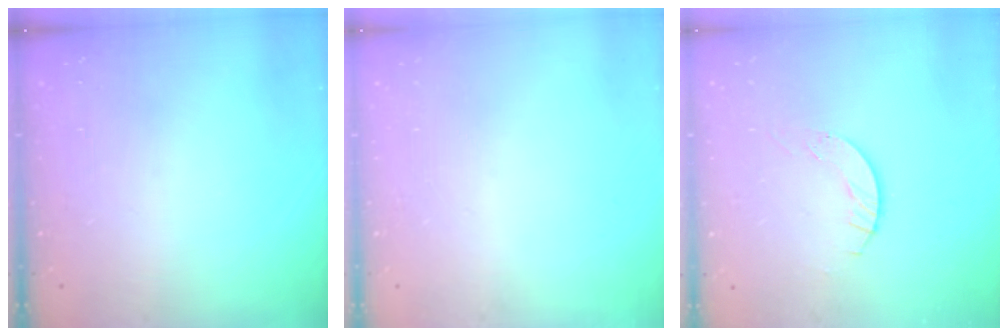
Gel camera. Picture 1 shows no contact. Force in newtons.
{"total": 0.0}
{"total": 4.0, "press": 4.0, "slide": 0.4}